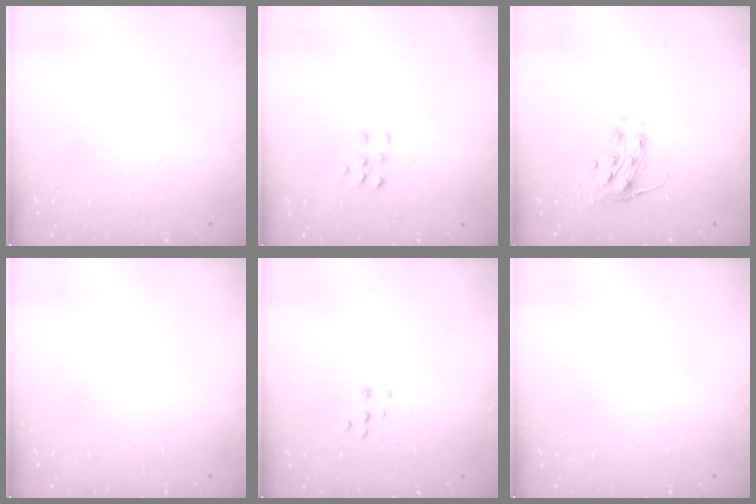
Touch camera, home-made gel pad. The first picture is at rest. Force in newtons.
{"total": 5.0, "press": 5.0, "slide": 0.6}
{"total": 8.9, "press": 8.9, "slide": 0.3}
{"total": 0.0}
{"total": 5.7, "press": 5.6, "slide": 1.0}
{"total": 0.0}